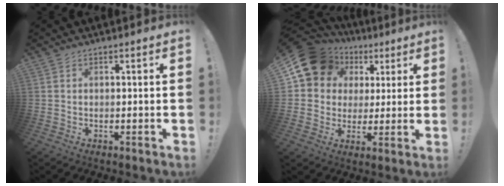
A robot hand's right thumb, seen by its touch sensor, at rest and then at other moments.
{"total": 14.7, "force": [6.7, 11.7, 5.9], "torque": [-0.089, -0.034, 0.137]}